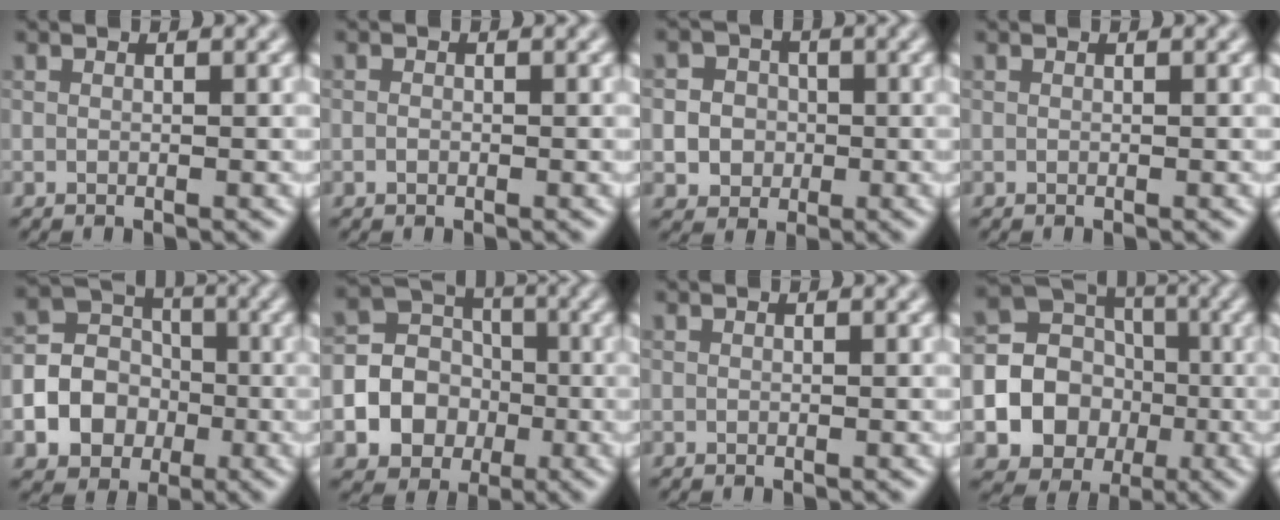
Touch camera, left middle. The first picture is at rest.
{"total": 0.6, "force": [-0.2, 0.4, 0.3], "torque": [-0.004, -0.001, -0.005]}
{"total": 5.2, "force": [-0.1, 4.9, 1.7], "torque": [-0.016, 0.025, -0.018]}
{"total": 0.0}
{"total": 7.3, "force": [-2.4, 6.2, 3.0], "torque": [-0.049, -0.002, -0.064]}
{"total": 8.9, "force": [-2.7, 7.9, 3.2], "torque": [-0.063, -0.007, -0.067]}
{"total": 0.0}
{"total": 16.4, "force": [-3.4, 15.3, 4.5], "torque": [-0.126, -0.018, -0.072]}